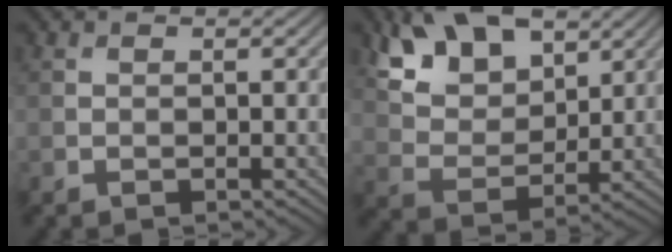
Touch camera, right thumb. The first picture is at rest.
{"total": 11.2, "force": [7.0, 5.9, 6.5], "torque": [-0.151, 0.005, 0.122]}